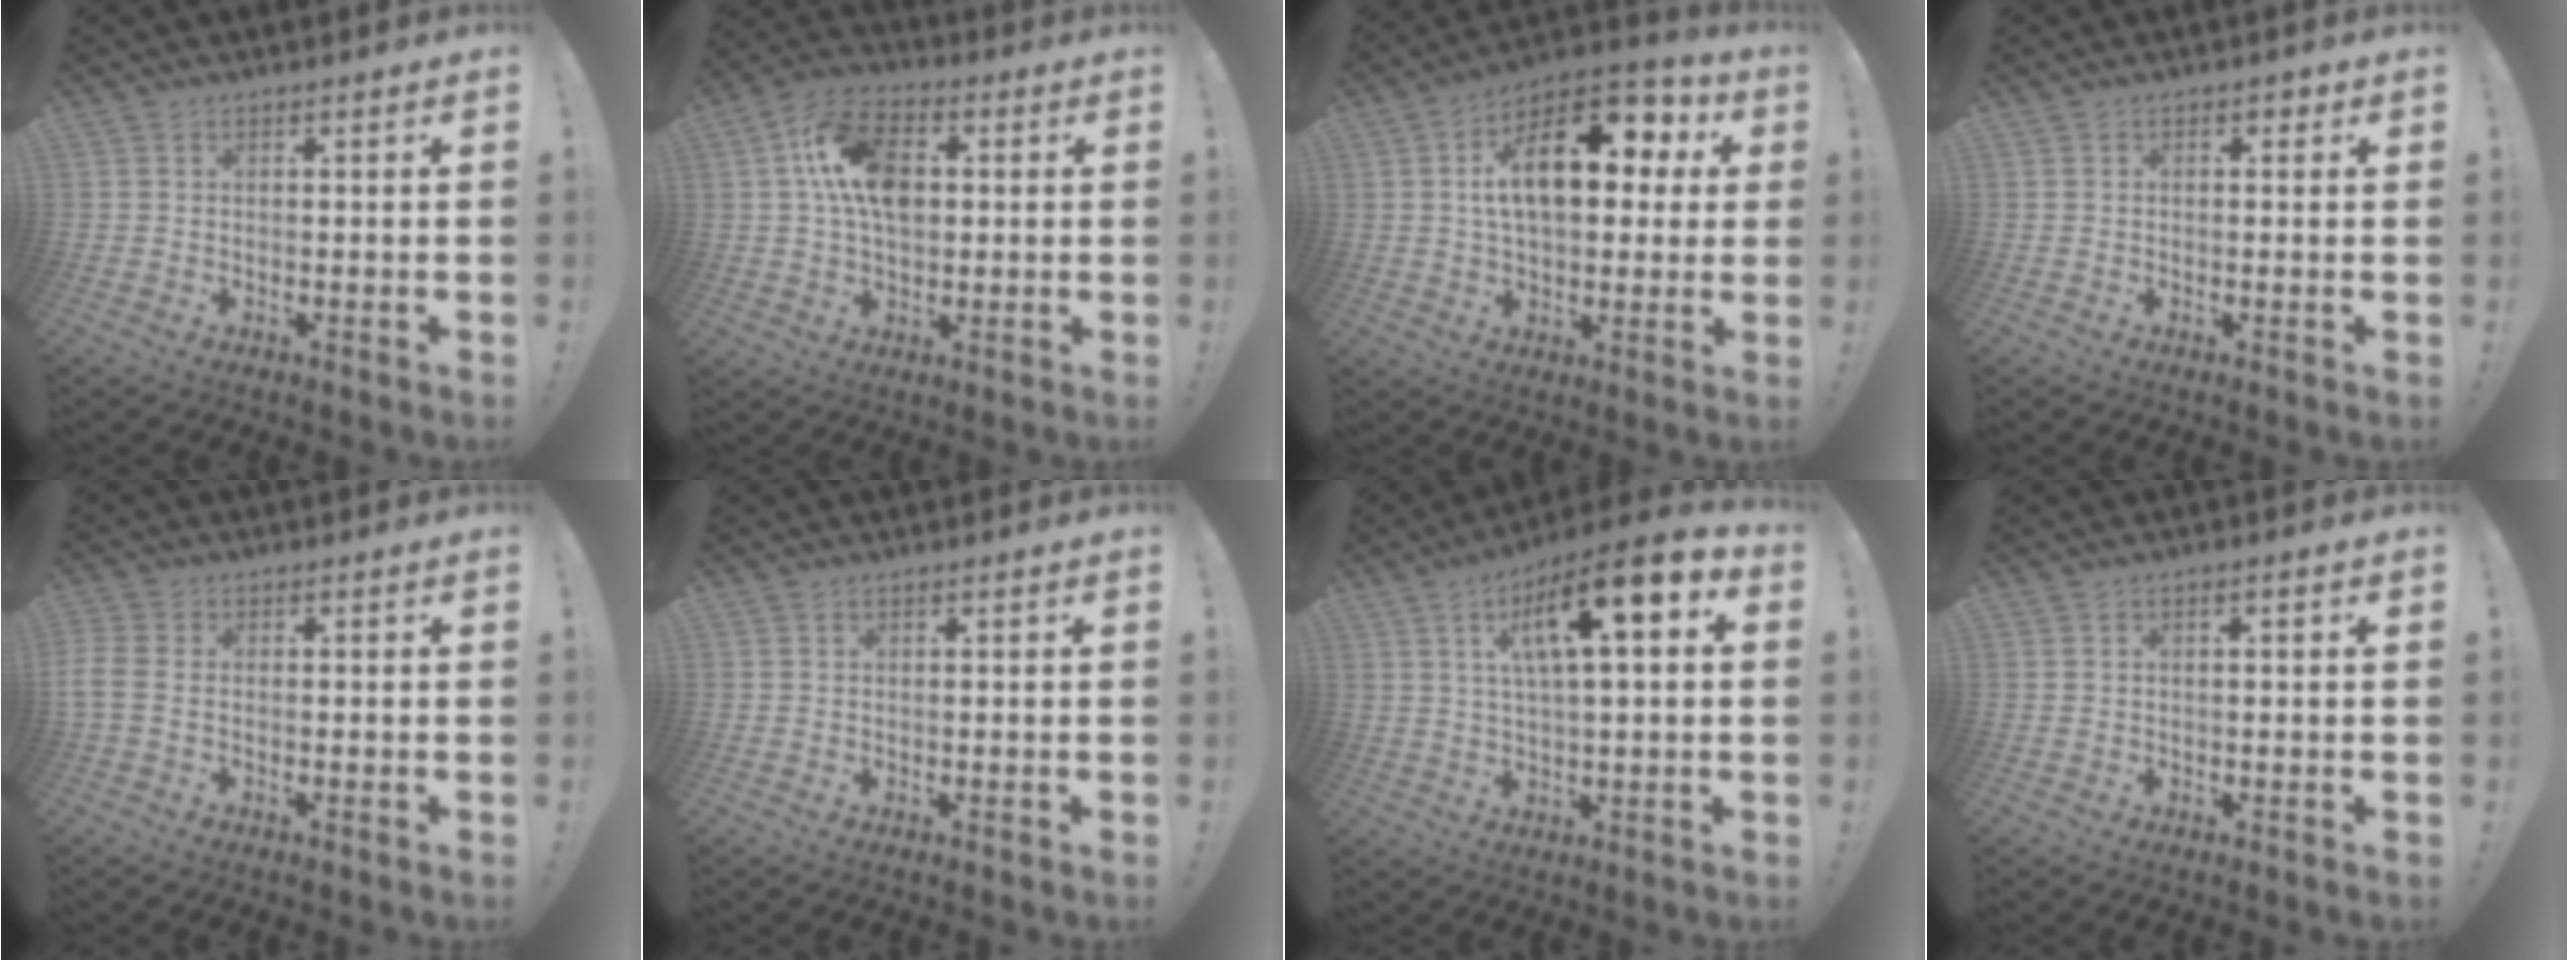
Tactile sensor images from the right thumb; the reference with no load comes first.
{"total": 15.5, "force": [2.5, 10.1, 11.4], "torque": [-0.192, 0.015, 0.048]}
{"total": 18.9, "force": [4.6, 10.4, 15.2], "torque": [-0.235, -0.004, 0.073]}
{"total": 1.3, "force": [0.0, 1.0, 0.9], "torque": [-0.002, 0.000, -0.004]}
{"total": 3.9, "force": [-0.3, 2.5, 3.0], "torque": [-0.071, -0.004, -0.006]}
{"total": 0.0}
{"total": 14.1, "force": [5.6, 2.7, 12.6], "torque": [-0.209, -0.022, 0.084]}
{"total": 1.3, "force": [-0.1, 0.2, 1.3], "torque": [-0.016, 0.000, -0.004]}